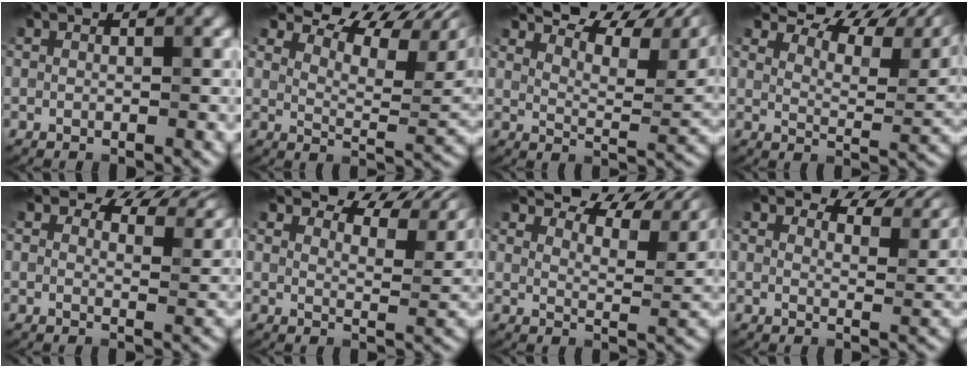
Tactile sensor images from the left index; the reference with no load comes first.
{"total": 12.2, "force": [8.8, 4.0, 7.4], "torque": [-0.136, 0.022, 0.140]}
{"total": 9.9, "force": [7.6, 2.9, 5.7], "torque": [-0.084, 0.014, 0.118]}
{"total": 12.5, "force": [10.0, 4.2, 6.3], "torque": [-0.112, 0.019, 0.146]}
{"total": 7.5, "force": [6.0, 2.9, 3.5], "torque": [-0.047, 0.009, 0.067]}
{"total": 7.8, "force": [6.5, 2.4, 3.5], "torque": [-0.054, 0.008, 0.091]}
{"total": 9.2, "force": [7.8, 2.6, 4.2], "torque": [-0.067, 0.010, 0.112]}
{"total": 7.1, "force": [5.9, 2.4, 3.1], "torque": [-0.046, 0.011, 0.072]}